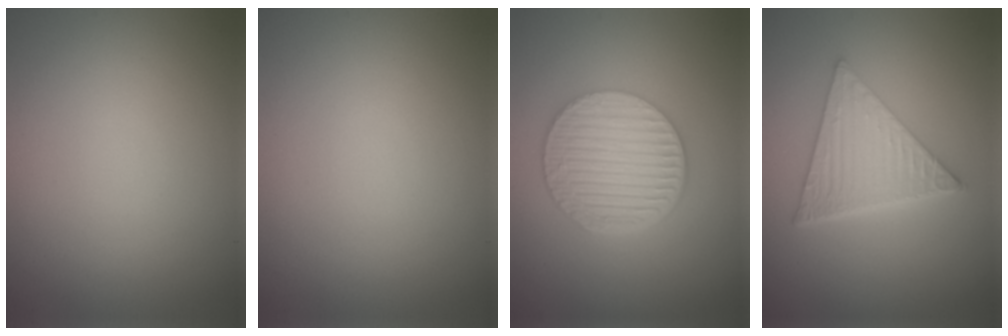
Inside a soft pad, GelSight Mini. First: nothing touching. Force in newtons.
{"total": 0.0}
{"total": 6.7, "press": 4.5, "slide": 5.0}
{"total": 6.2, "press": 4.4, "slide": 4.4}